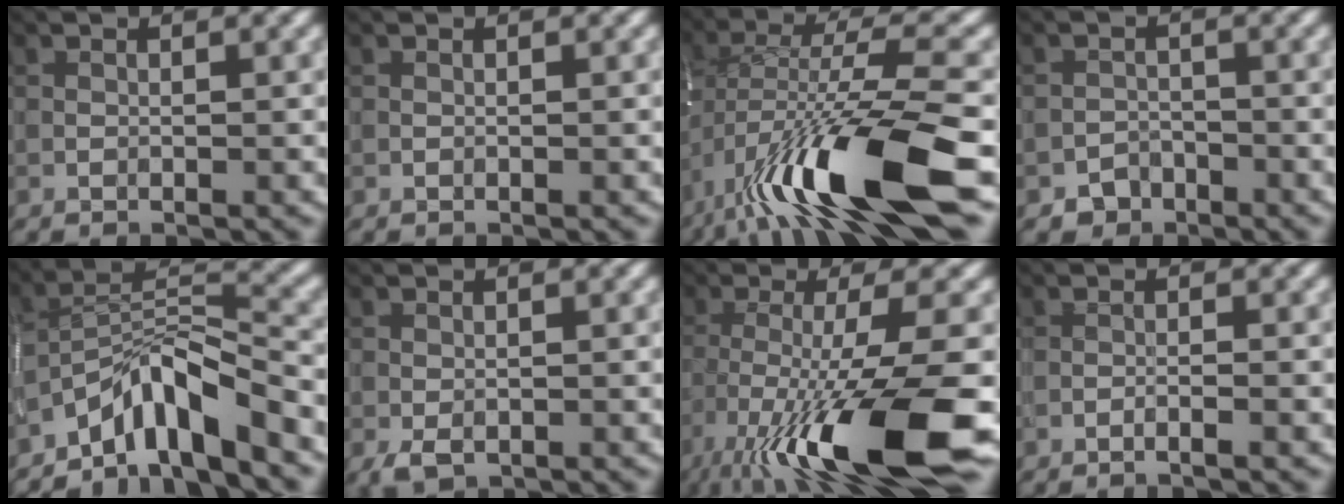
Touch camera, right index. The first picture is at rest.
{"total": 0.0}
{"total": 12.5, "force": [-5.5, 3.0, 10.8], "torque": [-0.198, 0.006, -0.096]}
{"total": 1.9, "force": [-1.4, 1.2, 0.2], "torque": [0.006, 0.005, -0.027]}
{"total": 6.3, "force": [-4.7, 1.3, 4.1], "torque": [-0.064, 0.011, -0.088]}
{"total": 1.6, "force": [-0.8, 0.9, 1.1], "torque": [-0.025, -0.008, -0.013]}
{"total": 13.7, "force": [-6.7, 2.6, 11.7], "torque": [-0.208, -0.025, -0.111]}
{"total": 1.1, "force": [-0.7, 0.1, 0.8], "torque": [-0.015, 0.005, -0.017]}